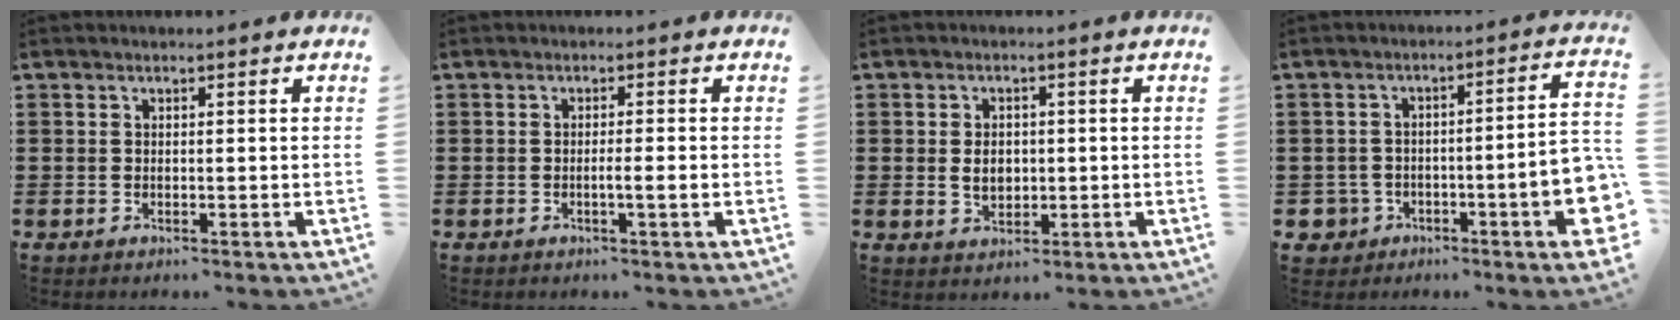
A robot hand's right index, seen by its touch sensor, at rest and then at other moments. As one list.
[{"total": 2.0, "force": [-0.6, -0.2, 1.9], "torque": [-0.030, -0.006, -0.013]}, {"total": 3.4, "force": [0.0, 2.3, 2.5], "torque": [-0.045, 0.002, -0.002]}, {"total": 7.8, "force": [-2.8, 3.1, 6.6], "torque": [-0.122, -0.006, -0.047]}]